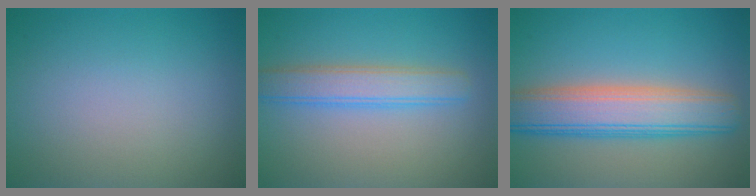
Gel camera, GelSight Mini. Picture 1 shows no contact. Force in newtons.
{"total": 3.6, "press": 3.6, "slide": 0.1}
{"total": 7.3, "press": 7.3, "slide": 0.4}